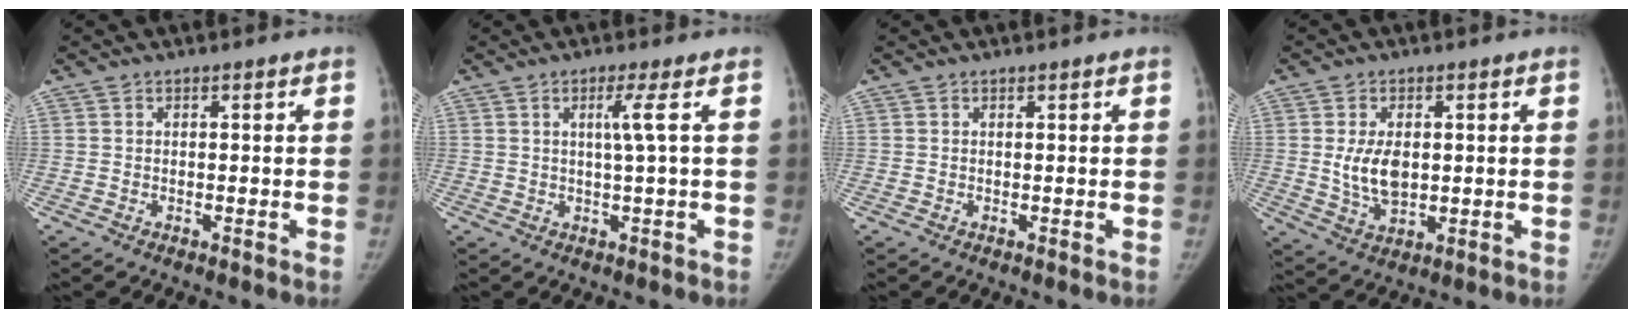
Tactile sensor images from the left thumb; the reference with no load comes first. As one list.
[{"total": 3.0, "force": [0.7, -1.0, 2.7], "torque": [-0.057, -0.005, 0.015]}, {"total": 0.0}, {"total": 7.2, "force": [0.6, 4.3, 5.8], "torque": [-0.096, -0.013, 0.020]}]